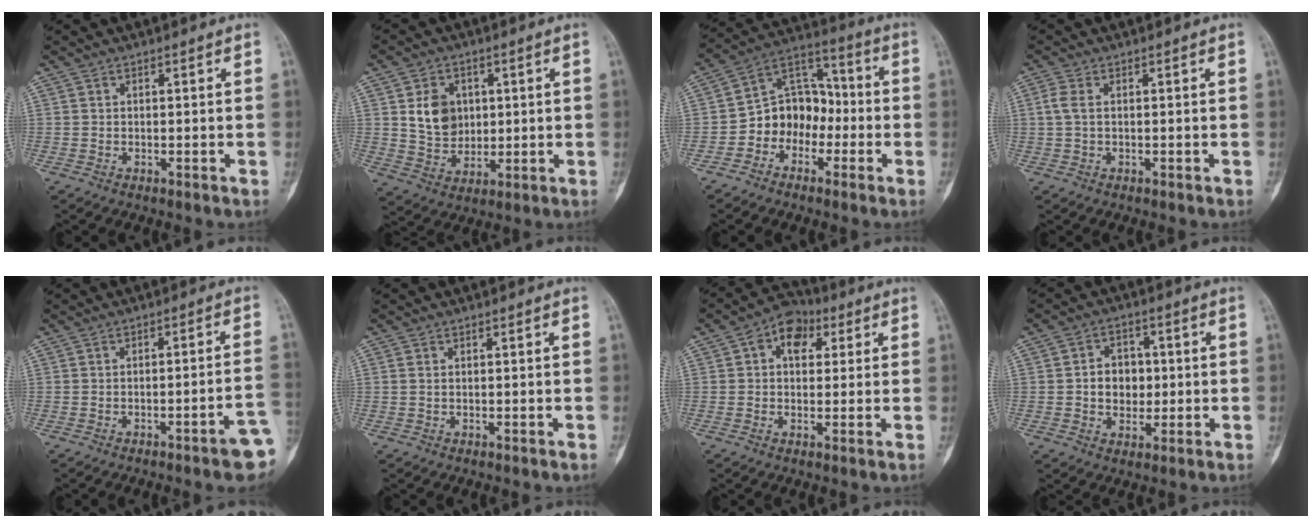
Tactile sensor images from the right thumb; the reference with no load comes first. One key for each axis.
{"total": 8.8, "fx": 2.1, "fy": 7.0, "fz": 4.9, "tx": -0.052, "ty": -0.013, "tz": 0.044}
{"total": 11.0, "fx": -3.2, "fy": 8.9, "fz": 5.6, "tx": -0.053, "ty": 0.060, "tz": -0.069}
{"total": 2.5, "fx": 0.4, "fy": 1.3, "fz": 2.1, "tx": -0.061, "ty": 0.009, "tz": 0.009}
{"total": 6.9, "fx": -3.4, "fy": 0.9, "fz": 6.0, "tx": -0.069, "ty": 0.025, "tz": -0.038}
{"total": 0.6, "fx": 0.2, "fy": 0.4, "fz": 0.4, "tx": -0.010, "ty": 0.003, "tz": 0.004}
{"total": 7.7, "fx": 2.5, "fy": 5.3, "fz": 4.9, "tx": -0.051, "ty": 0.014, "tz": 0.031}
{"total": 9.5, "fx": 0.5, "fy": 7.3, "fz": 6.1, "tx": -0.046, "ty": 0.008, "tz": 0.009}